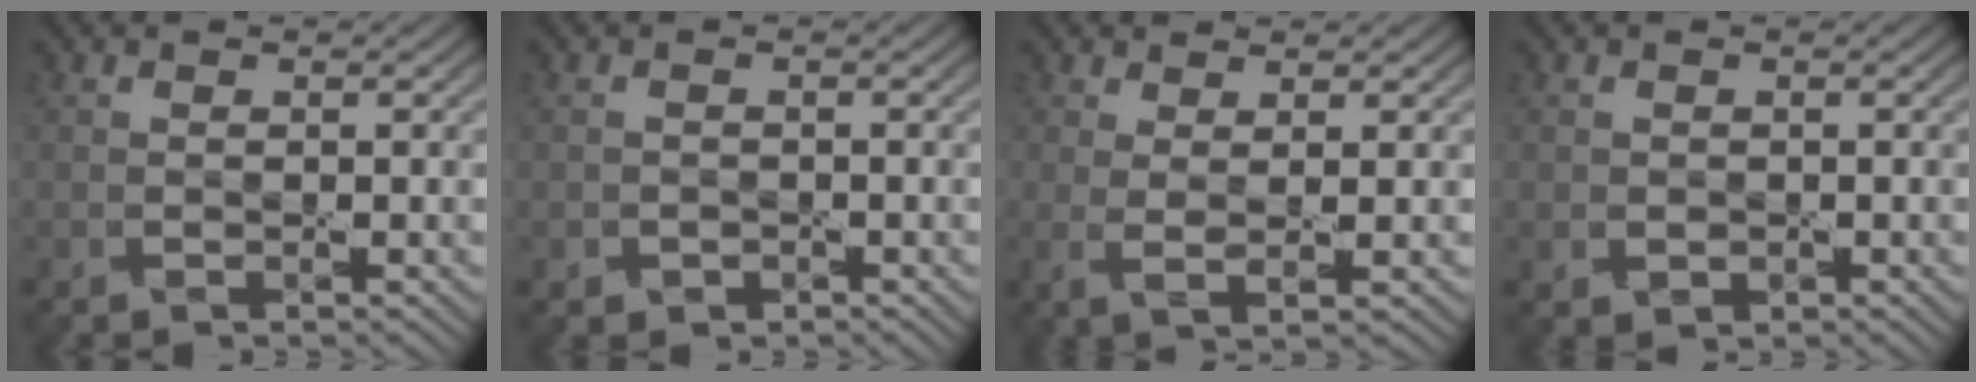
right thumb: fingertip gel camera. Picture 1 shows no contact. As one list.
[{"total": 1.3, "force": [-0.7, 1.1, 0.2], "torque": [0.001, -0.006, -0.014]}, {"total": 2.9, "force": [1.0, 0.6, 2.6], "torque": [-0.053, -0.003, 0.019]}, {"total": 1.0, "force": [-0.1, 1.0, 0.4], "torque": [-0.010, -0.009, 0.000]}]